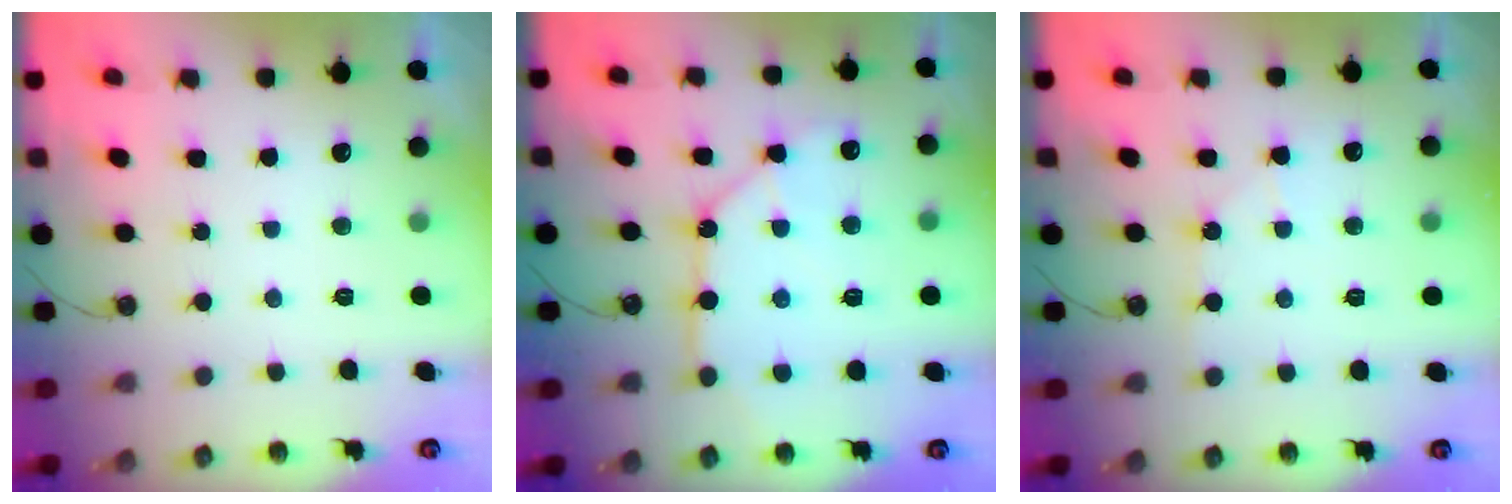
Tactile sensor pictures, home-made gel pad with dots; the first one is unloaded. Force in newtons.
{"total": 10.2, "press": 10.1, "slide": 1.4}
{"total": 4.9, "press": 4.9, "slide": 0.7}